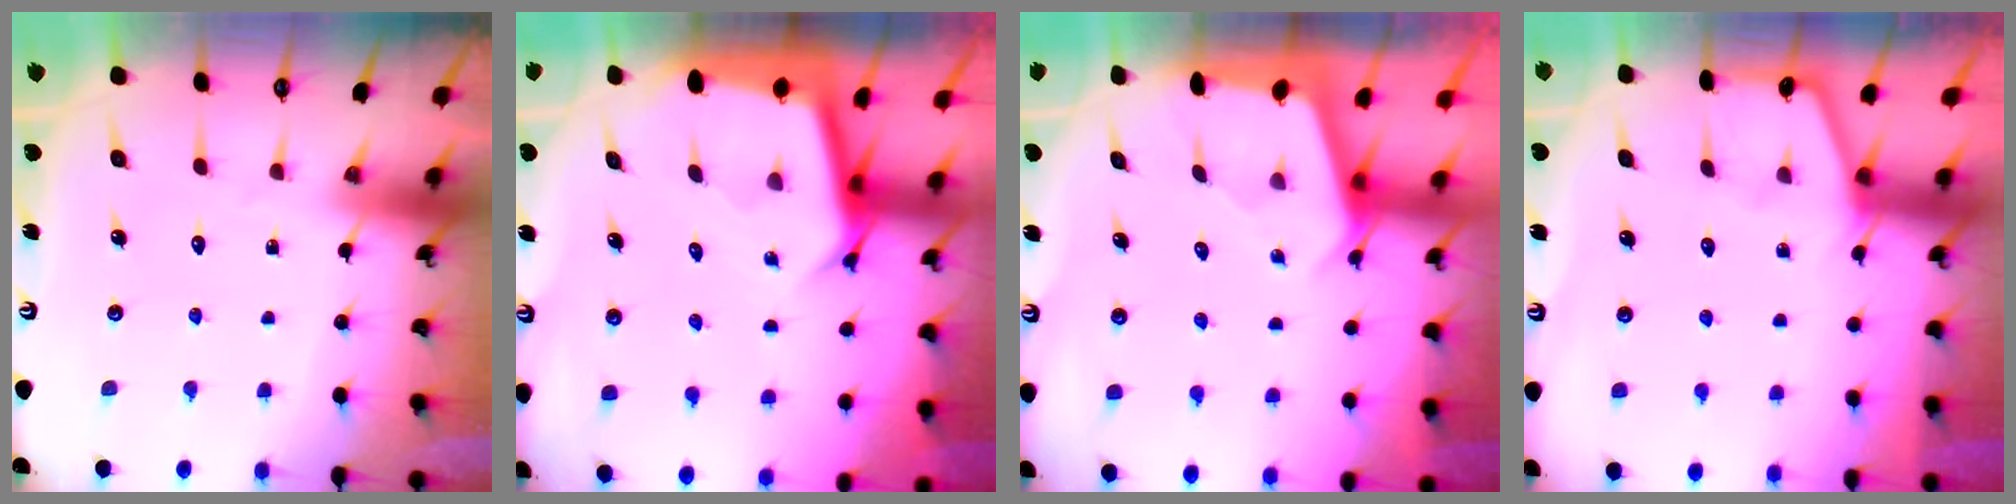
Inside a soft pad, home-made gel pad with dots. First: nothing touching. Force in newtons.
{"total": 4.0, "press": 4.0, "slide": 0.2}
{"total": 2.4, "press": 2.4, "slide": 0.3}
{"total": 2.7, "press": 2.7, "slide": 0.4}